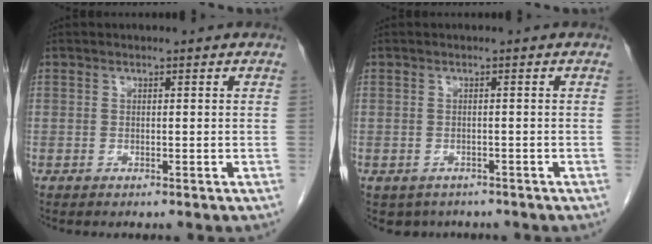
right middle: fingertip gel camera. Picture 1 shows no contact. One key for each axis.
{"total": 3.2, "fx": -2.4, "fy": 2.1, "fz": 0.4, "tx": -0.003, "ty": 0.005, "tz": -0.032}